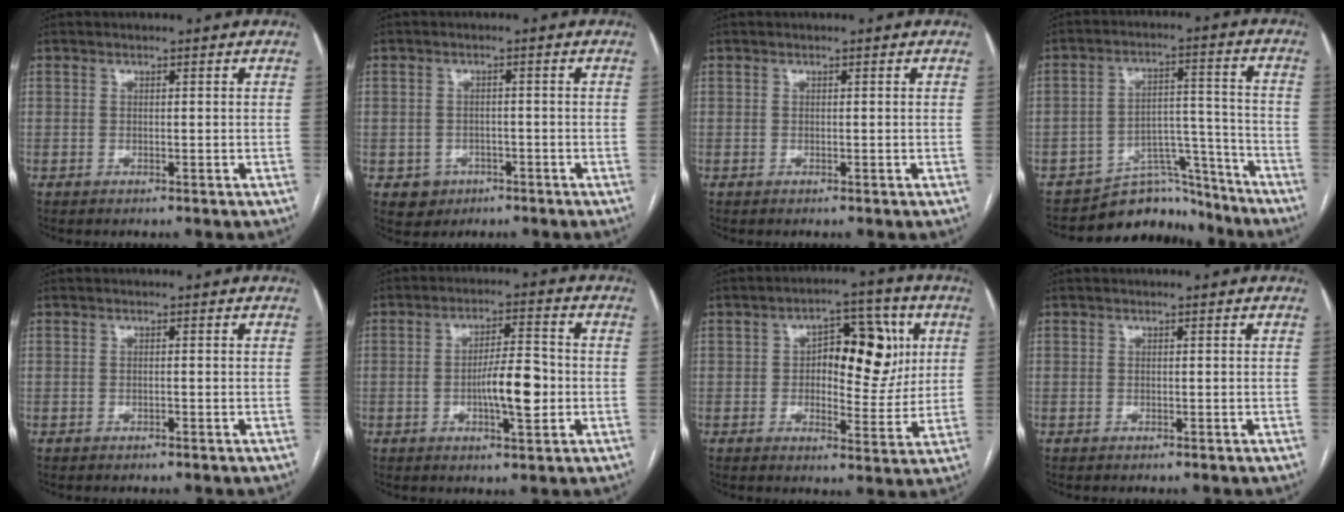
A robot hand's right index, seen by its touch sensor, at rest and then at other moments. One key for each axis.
{"total": 3.7, "fx": -1.5, "fy": 3.3, "fz": 0.2, "tx": 0.005, "ty": 0.011, "tz": -0.016}
{"total": 0.0}
{"total": 9.7, "fx": -9.1, "fy": 3.5, "fz": -0.3, "tx": 0.021, "ty": 0.066, "tz": -0.140}
{"total": 0.0}
{"total": 8.0, "fx": -1.4, "fy": 1.9, "fz": 7.7, "tx": -0.130, "ty": 0.006, "tz": -0.023}
{"total": 11.7, "fx": 2.4, "fy": 5.7, "fz": 10.0, "tx": -0.131, "ty": 0.024, "tz": 0.039}
{"total": 0.0}